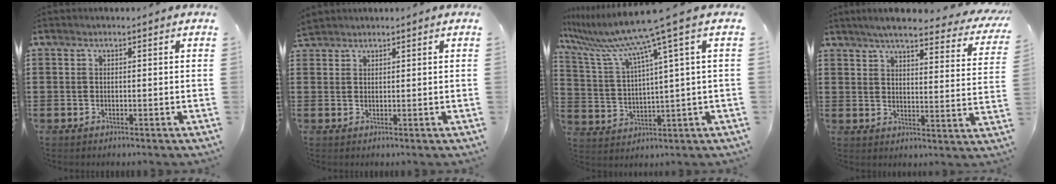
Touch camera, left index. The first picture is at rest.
{"total": 1.4, "force": [1.4, 0.2, 0.0], "torque": [-0.004, 0.000, 0.027]}
{"total": 10.0, "force": [6.9, -1.0, 7.2], "torque": [-0.174, -0.043, 0.105]}
{"total": 5.8, "force": [5.0, 0.2, 2.8], "torque": [-0.066, -0.028, 0.083]}